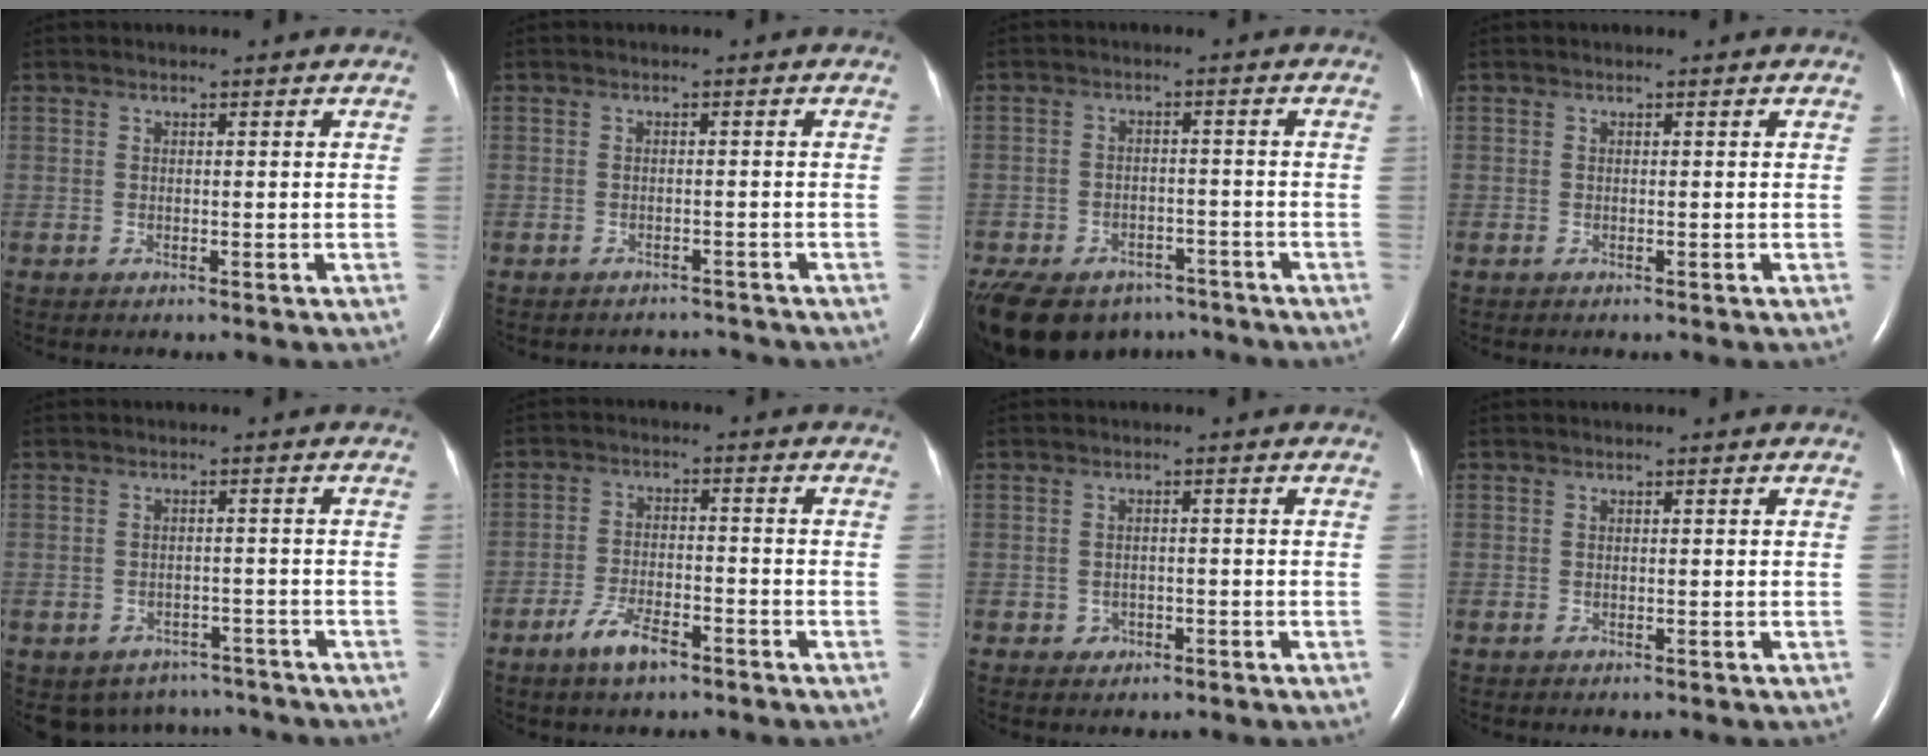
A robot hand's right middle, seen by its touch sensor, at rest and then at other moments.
{"total": 2.5, "force": [-2.4, 0.5, -0.6], "torque": [0.009, -0.005, -0.034]}
{"total": 20.7, "force": [-13.9, 13.0, 8.3], "torque": [-0.264, -0.016, -0.191]}
{"total": 0.0}
{"total": 6.2, "force": [-5.2, 3.4, 0.5], "torque": [-0.001, 0.013, -0.064]}
{"total": 5.7, "force": [-3.8, 1.8, 3.8], "torque": [-0.079, -0.002, -0.068]}
{"total": 1.6, "force": [-0.7, 1.4, 0.3], "torque": [-0.002, 0.007, -0.008]}
{"total": 0.0}